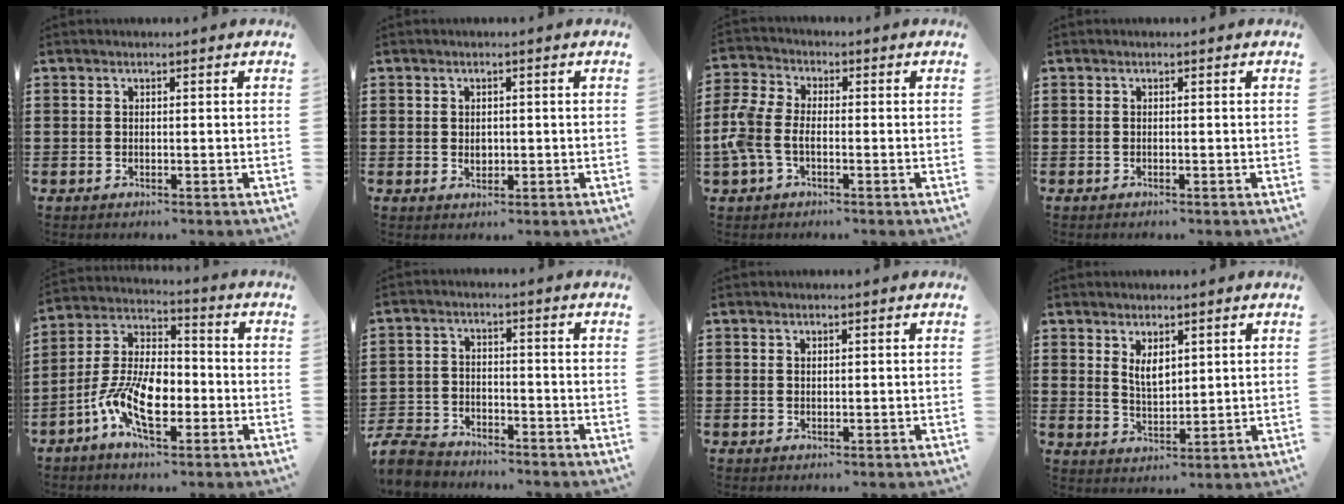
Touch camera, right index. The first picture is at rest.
{"total": 1.2, "force": [0.1, 0.9, 0.8], "torque": [-0.016, 0.006, 0.001]}
{"total": 5.5, "force": [-1.9, 3.1, 4.1], "torque": [-0.120, -0.005, -0.048]}
{"total": 0.0}
{"total": 10.6, "force": [-4.4, 5.0, 8.2], "torque": [-0.191, -0.003, -0.085]}
{"total": 5.3, "force": [-5.0, 1.3, 0.9], "torque": [-0.041, -0.002, -0.105]}
{"total": 0.5, "force": [0.3, 0.4, 0.2], "torque": [-0.004, 0.002, 0.006]}
{"total": 3.5, "force": [1.9, 1.7, 2.3], "torque": [-0.042, 0.001, 0.033]}